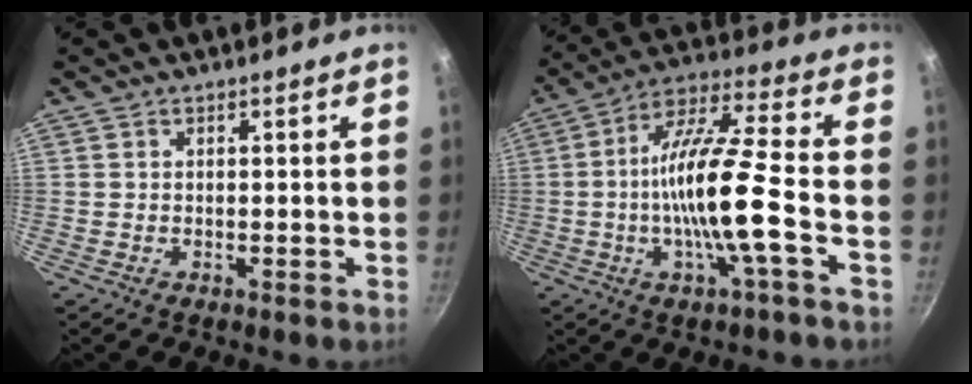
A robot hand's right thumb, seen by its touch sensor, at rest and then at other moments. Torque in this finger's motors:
{"motor_torque": [2.42, 2.59, 2.35, -0.42, 0.78]}